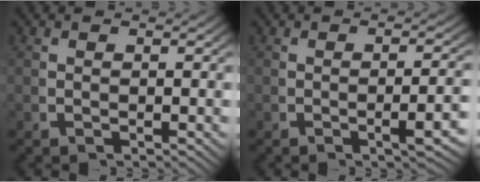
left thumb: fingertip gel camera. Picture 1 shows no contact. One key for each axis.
{"total": 3.0, "fx": -1.0, "fy": 0.6, "fz": 2.8, "tx": -0.039, "ty": 0.004, "tz": -0.015}